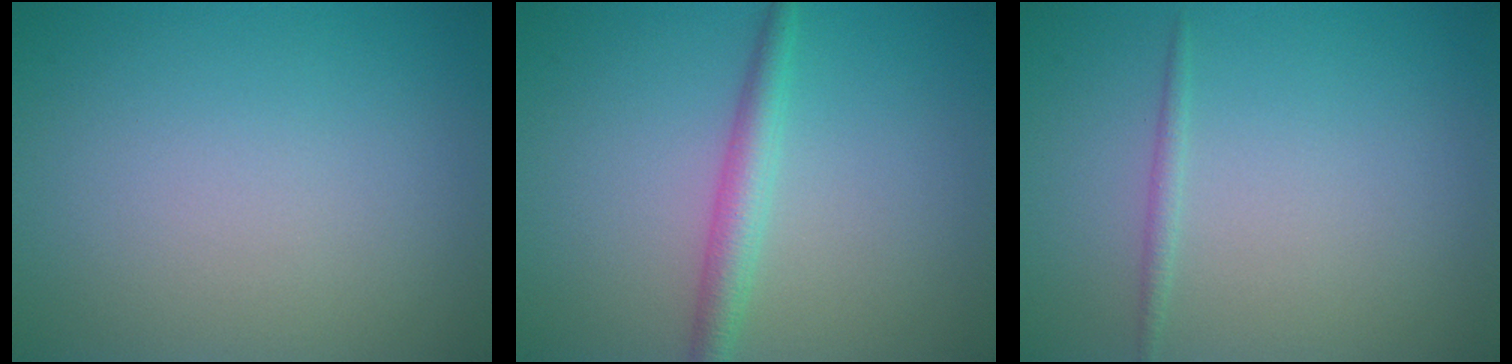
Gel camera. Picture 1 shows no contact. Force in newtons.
{"total": 2.6, "press": 2.6, "slide": 0.1}
{"total": 0.8, "press": 0.8, "slide": 0.1}